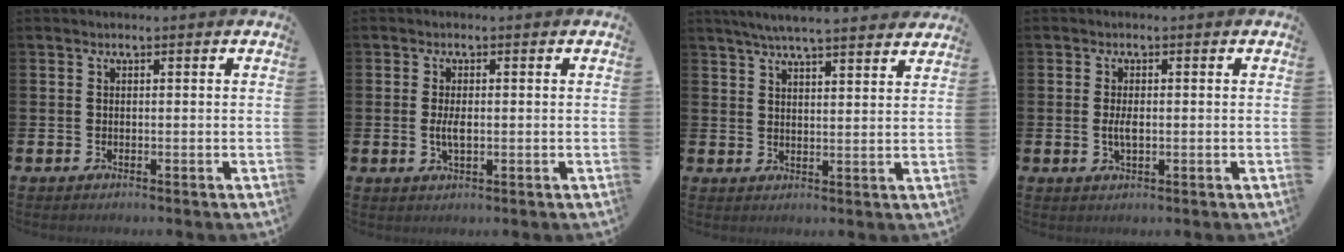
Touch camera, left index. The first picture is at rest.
{"total": 2.5, "force": [0.0, 1.0, 2.3], "torque": [-0.042, 0.002, -0.002]}
{"total": 5.5, "force": [5.3, 0.1, 1.7], "torque": [-0.046, -0.020, 0.095]}
{"total": 2.2, "force": [0.0, 1.0, 2.0], "torque": [-0.037, 0.002, -0.002]}